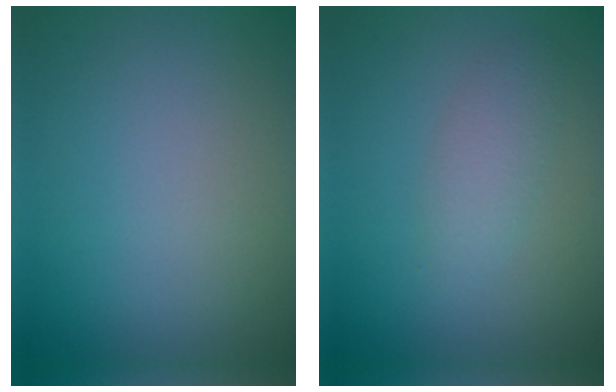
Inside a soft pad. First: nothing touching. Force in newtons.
{"total": 2.0, "press": 2.0, "slide": 0.2}